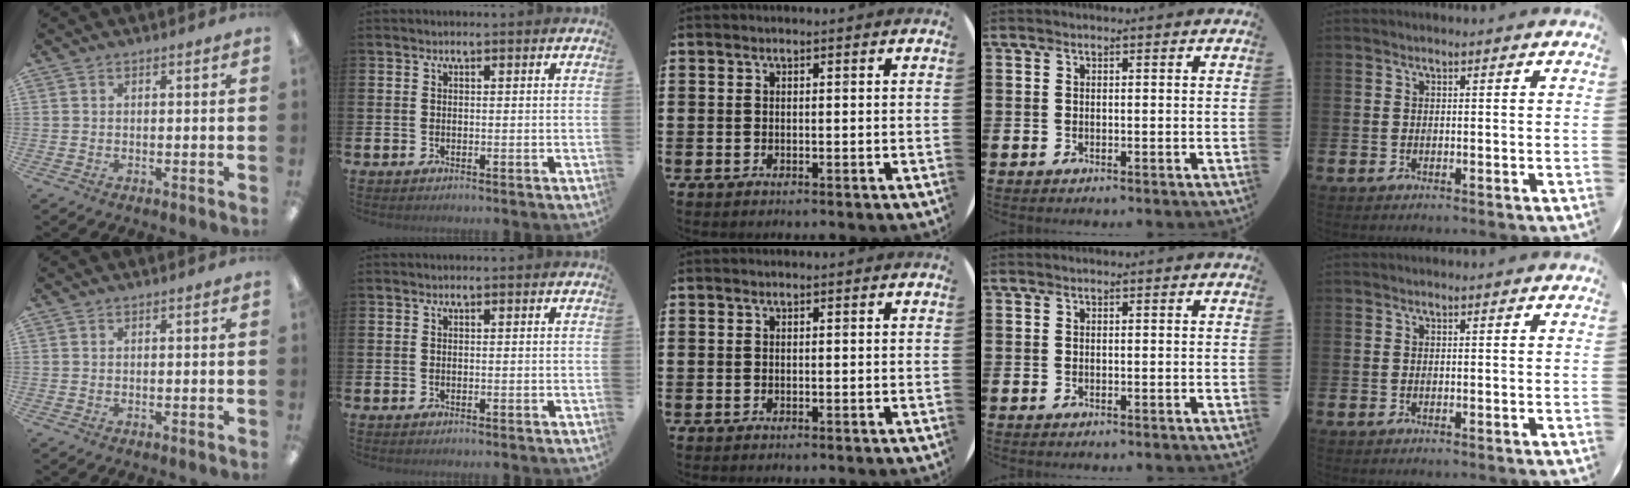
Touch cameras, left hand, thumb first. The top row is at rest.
{}